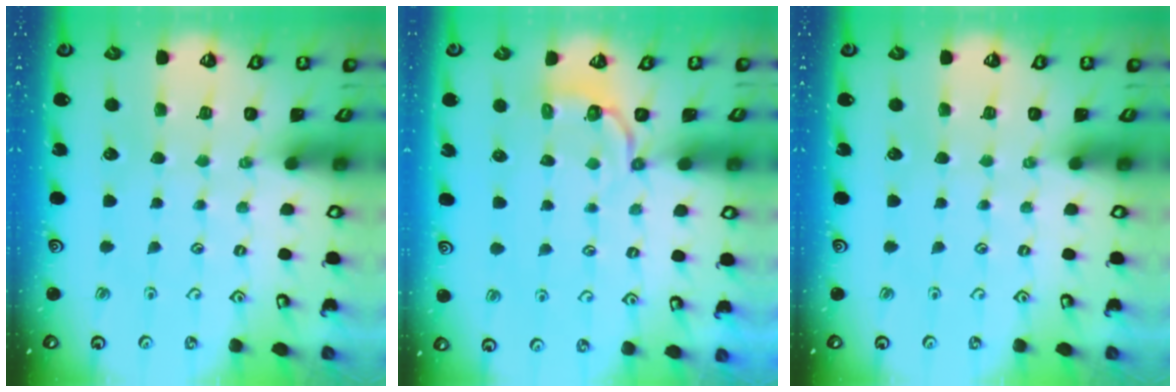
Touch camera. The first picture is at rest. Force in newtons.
{"total": 3.5, "press": 2.1, "slide": 2.9}
{"total": 0.0}